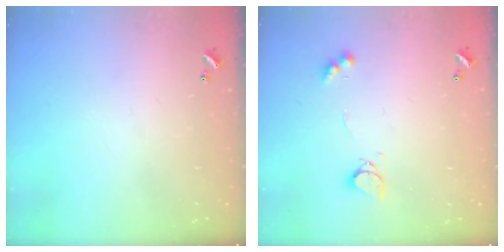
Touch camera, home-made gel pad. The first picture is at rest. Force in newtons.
{"total": 3.2, "press": 3.1, "slide": 0.6}